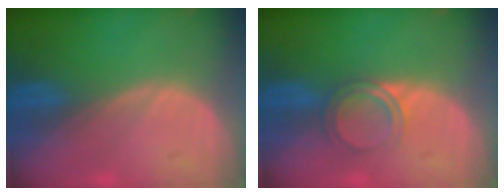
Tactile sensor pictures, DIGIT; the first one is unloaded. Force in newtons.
{"total": 3.4, "press": 3.3, "slide": 0.3}